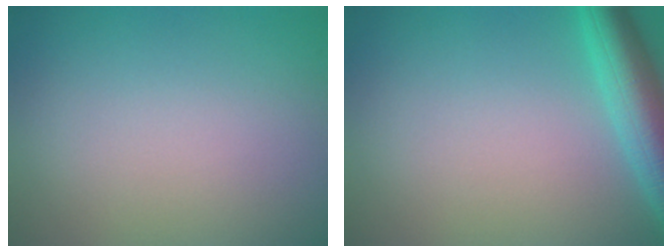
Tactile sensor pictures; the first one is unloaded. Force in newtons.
{"total": 5.1, "press": 5.1, "slide": 0.3}